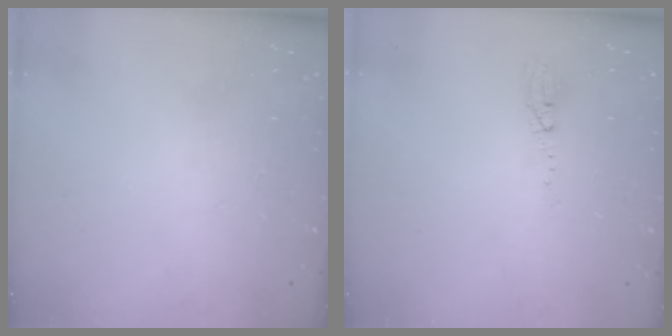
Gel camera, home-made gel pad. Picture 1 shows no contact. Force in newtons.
{"total": 14.6, "press": 5.0, "slide": 13.7}